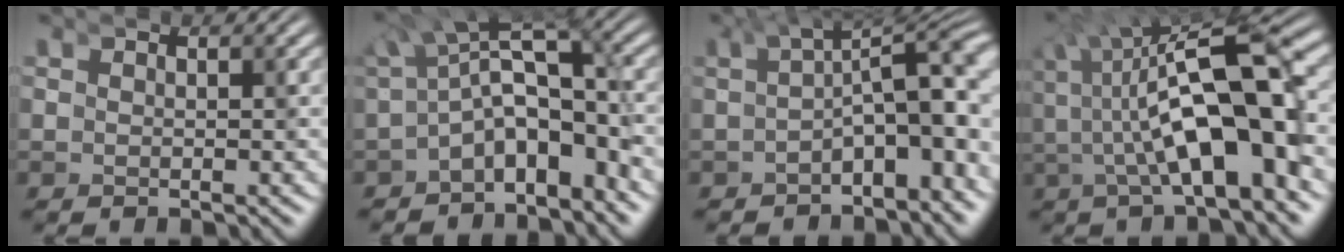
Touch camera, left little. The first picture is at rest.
{"total": 4.9, "force": [-1.9, 2.6, 3.7], "torque": [-0.083, -0.016, -0.031]}
{"total": 6.8, "force": [-1.5, 3.2, 5.8], "torque": [-0.073, -0.008, -0.028]}
{"total": 7.6, "force": [-3.3, 3.0, 6.1], "torque": [-0.116, -0.013, -0.049]}